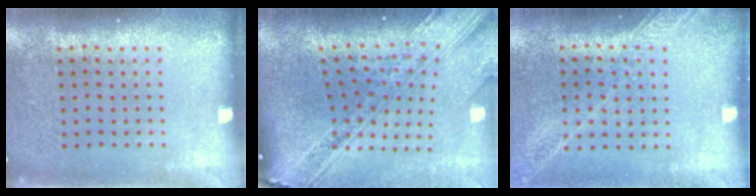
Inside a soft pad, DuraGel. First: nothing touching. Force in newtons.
{"total": 4.1, "press": 3.0, "slide": 2.8}
{"total": 1.3, "press": 1.2, "slide": 0.3}